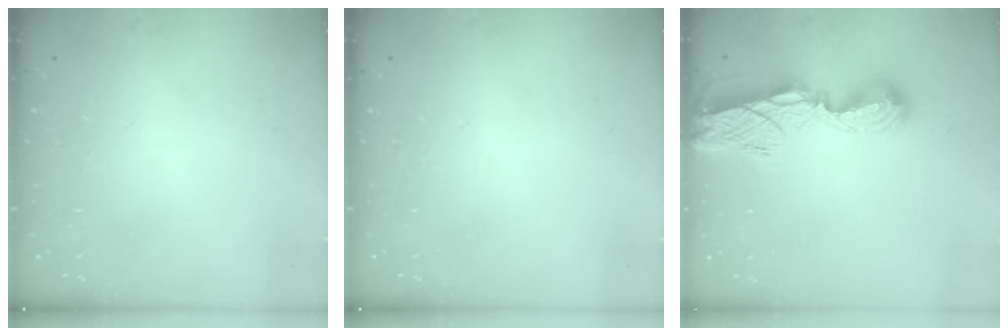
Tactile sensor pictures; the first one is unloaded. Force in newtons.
{"total": 0.0}
{"total": 9.7, "press": 9.7, "slide": 0.9}